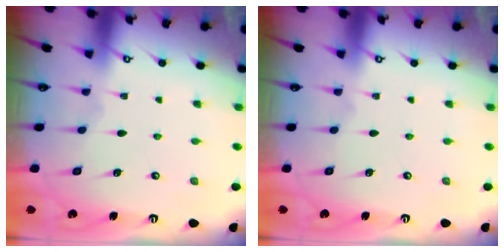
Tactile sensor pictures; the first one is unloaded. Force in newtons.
{"total": 0.0}